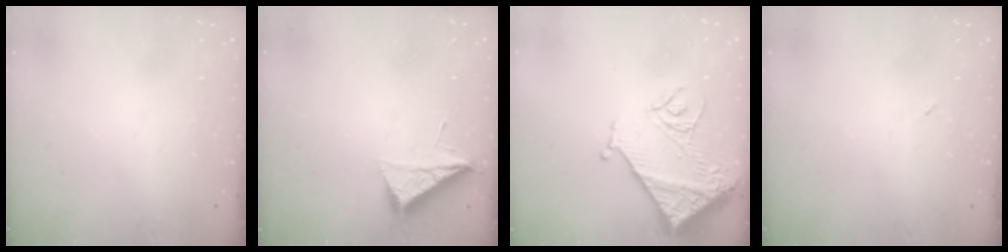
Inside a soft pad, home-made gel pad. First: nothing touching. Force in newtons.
{"total": 6.8, "press": 6.7, "slide": 0.7}
{"total": 14.9, "press": 14.8, "slide": 1.6}
{"total": 2.1, "press": 1.9, "slide": 1.0}